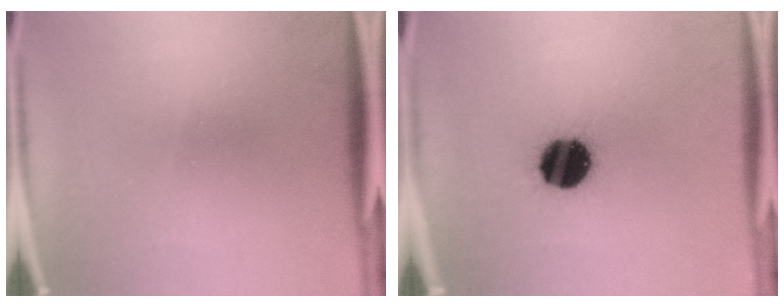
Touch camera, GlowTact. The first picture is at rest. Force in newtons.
{"total": 13.6}